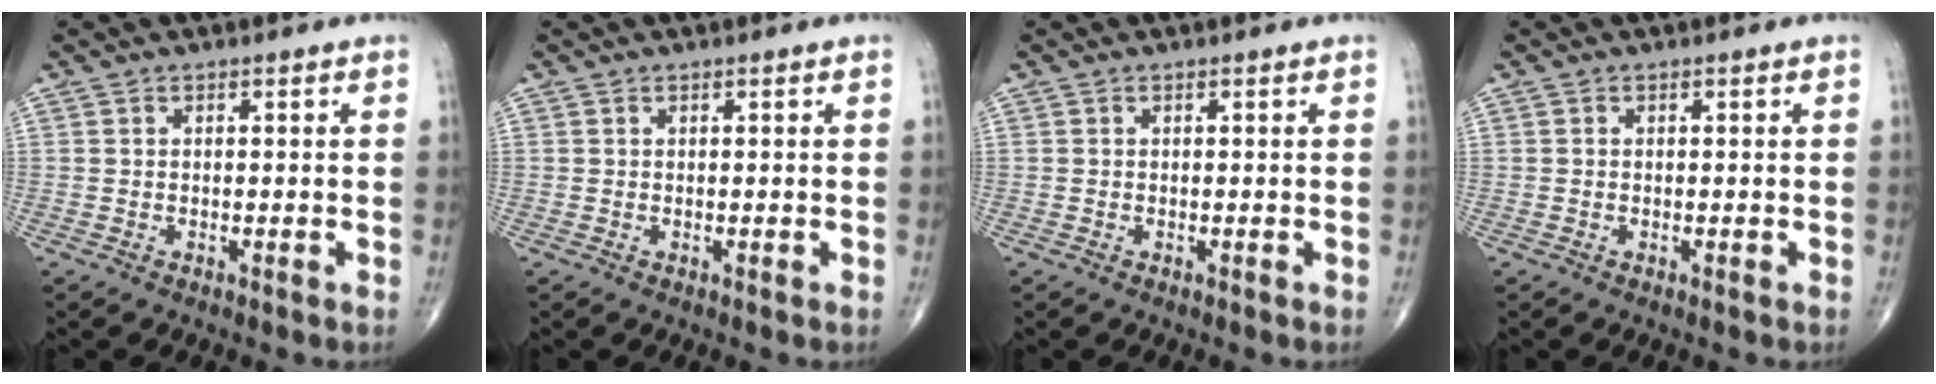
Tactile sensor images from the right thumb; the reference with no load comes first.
{"total": 0.0}
{"total": 0.0}
{"total": 0.0}